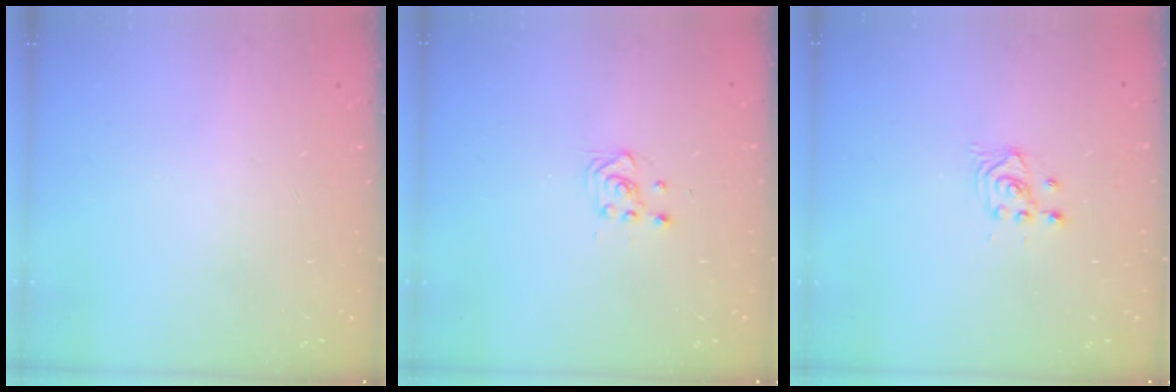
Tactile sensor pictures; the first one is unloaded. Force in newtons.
{"total": 3.6, "press": 3.4, "slide": 1.1}
{"total": 2.7, "press": 2.7, "slide": 0.2}